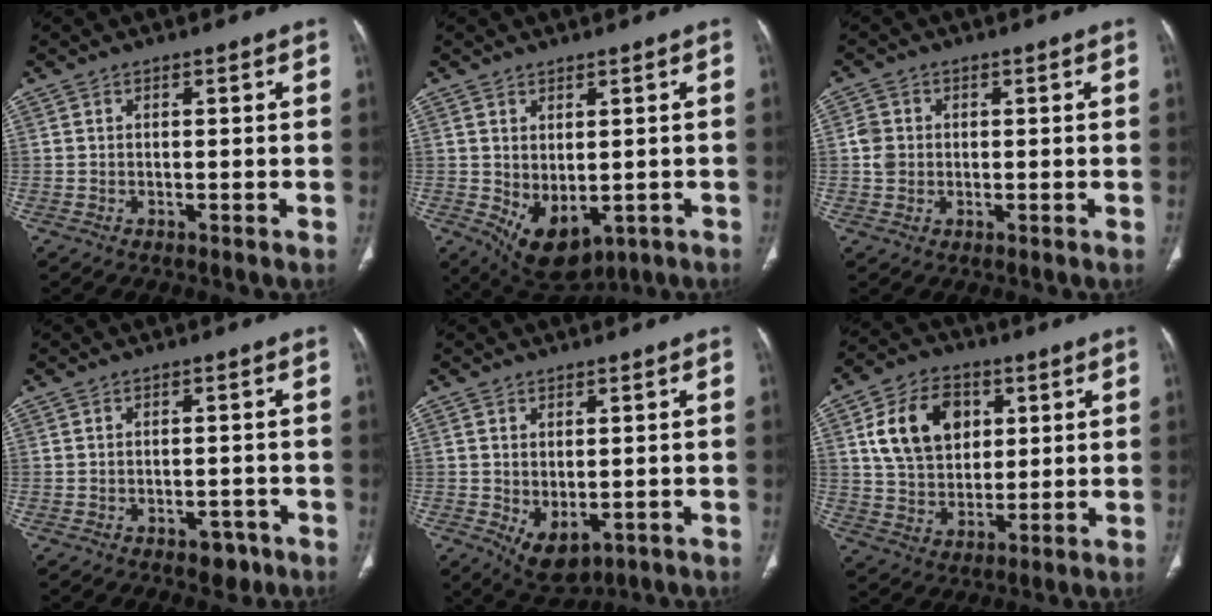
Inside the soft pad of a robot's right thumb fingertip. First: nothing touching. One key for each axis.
{"total": 9.1, "fx": -2.0, "fy": 5.5, "fz": 7.0, "tx": -0.095, "ty": -0.003, "tz": -0.003}
{"total": 3.3, "fx": 0.0, "fy": 2.9, "fz": 1.5, "tx": -0.020, "ty": 0.006, "tz": -0.001}
{"total": 3.4, "fx": -2.1, "fy": 2.0, "fz": 1.7, "tx": -0.008, "ty": 0.013, "tz": -0.020}
{"total": 6.3, "fx": -1.5, "fy": 3.8, "fz": 4.8, "tx": -0.068, "ty": -0.003, "tz": -0.002}
{"total": 14.3, "fx": 4.4, "fy": 10.5, "fz": 8.7, "tx": -0.118, "ty": -0.005, "tz": 0.079}